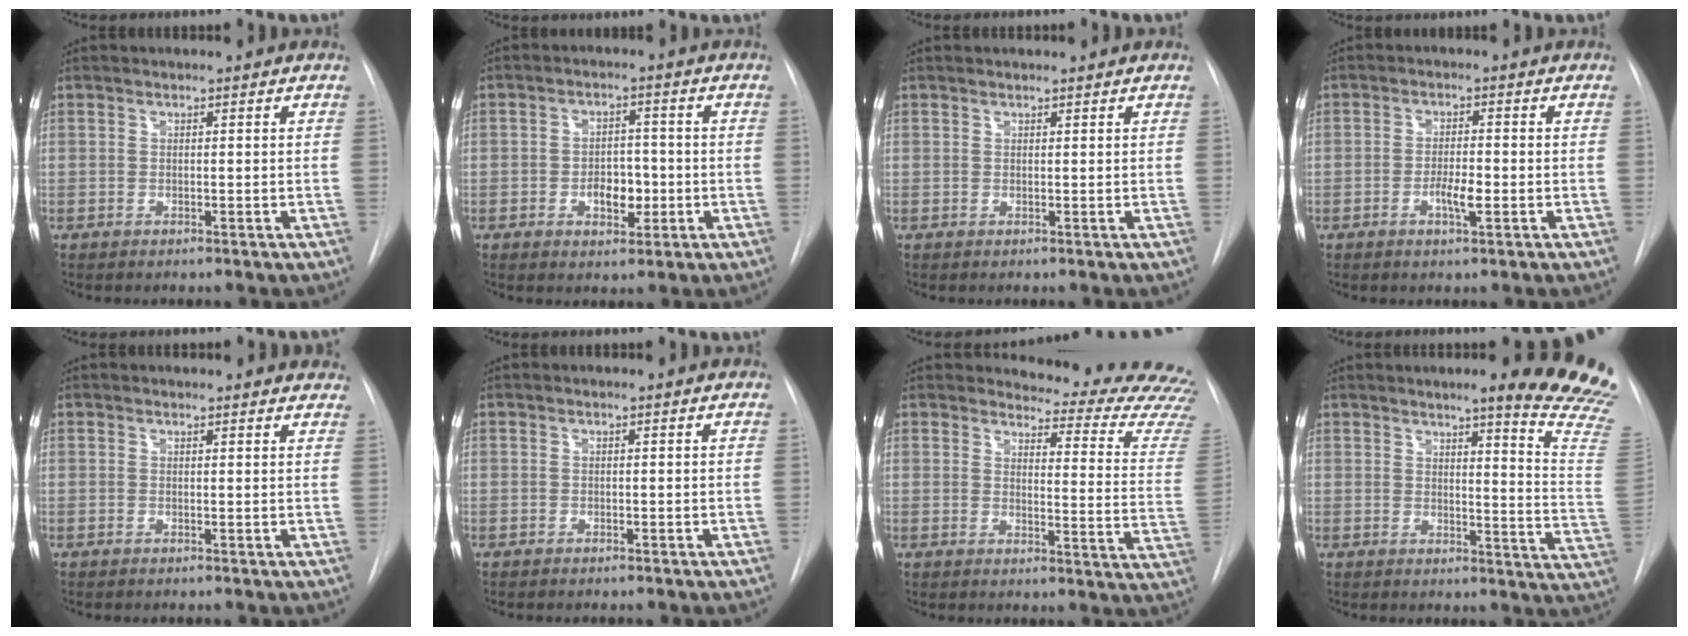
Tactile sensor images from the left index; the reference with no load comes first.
{"total": 4.9, "force": [-2.0, 2.8, 3.4], "torque": [-0.047, 0.000, -0.025]}
{"total": 0.0}
{"total": 3.5, "force": [-1.9, 0.6, 3.0], "torque": [-0.053, -0.005, -0.029]}
{"total": 6.8, "force": [6.4, 2.0, 1.3], "torque": [0.007, 0.001, 0.048]}
{"total": 0.8, "force": [-0.8, 0.0, -0.1], "torque": [0.004, -0.005, -0.011]}
{"total": 18.4, "force": [18.1, 1.8, 2.8], "torque": [-0.014, -0.155, 0.174]}
{"total": 15.8, "force": [13.1, -0.7, 8.8], "torque": [-0.096, -0.117, 0.131]}